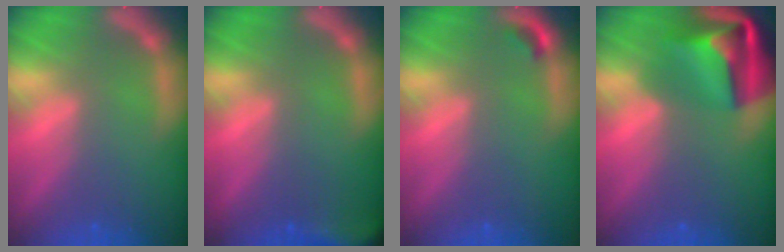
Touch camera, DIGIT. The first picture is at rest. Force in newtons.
{"total": 6.0}
{"total": 0.9}
{"total": 10.1}